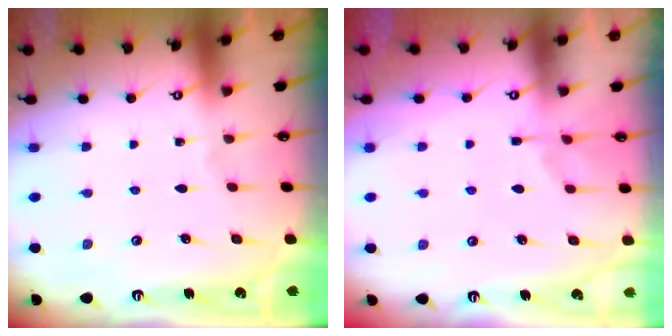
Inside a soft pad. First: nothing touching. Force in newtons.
{"total": 5.4, "press": 5.2, "slide": 1.4}